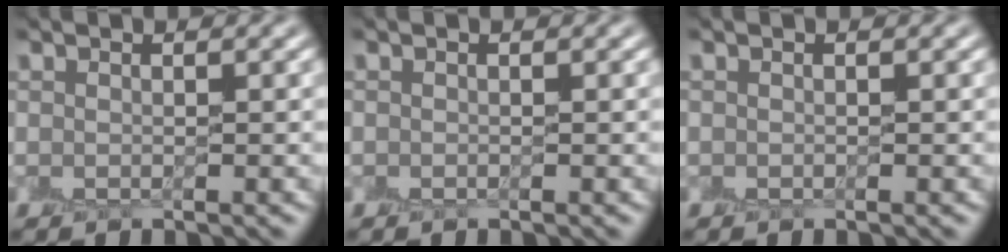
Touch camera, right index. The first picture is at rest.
{"total": 0.0}
{"total": 0.0}